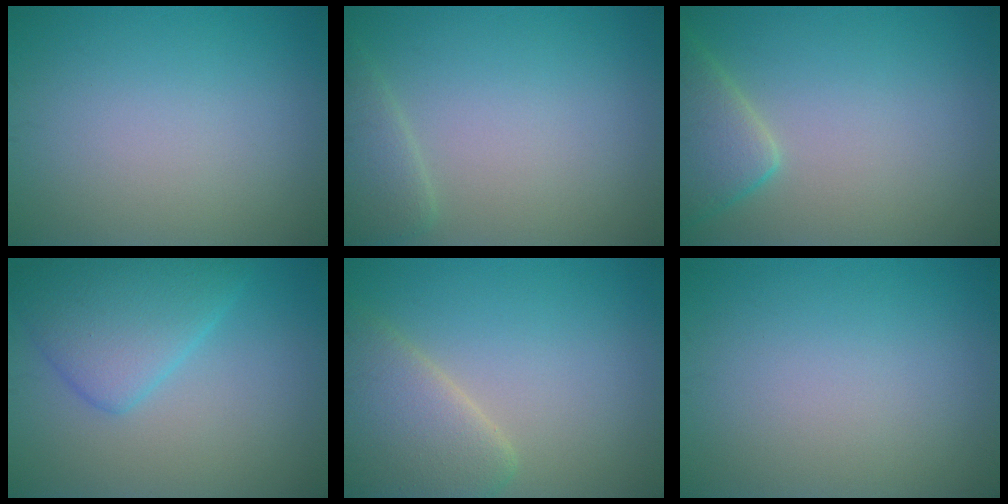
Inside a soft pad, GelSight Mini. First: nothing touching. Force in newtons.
{"total": 2.4, "press": 2.4, "slide": 0.0}
{"total": 4.2, "press": 4.1, "slide": 0.3}
{"total": 5.3, "press": 5.3, "slide": 0.1}
{"total": 5.6, "press": 5.6, "slide": 0.5}
{"total": 0.0}